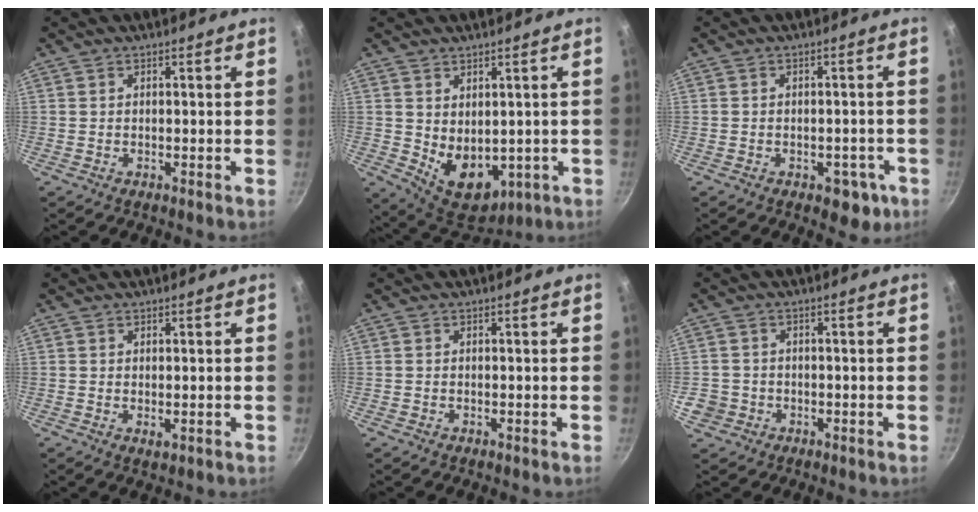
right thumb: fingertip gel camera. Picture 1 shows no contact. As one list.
[{"total": 10.5, "force": [0.0, 7.4, 7.5], "torque": [-0.085, -0.024, 0.029]}, {"total": 5.8, "force": [-2.5, 3.7, 3.7], "torque": [-0.017, 0.018, -0.018]}, {"total": 1.2, "force": [0.3, 0.7, 0.9], "torque": [-0.014, -0.005, 0.004]}, {"total": 0.0}, {"total": 4.8, "force": [-1.3, 4.5, 1.2], "torque": [-0.016, 0.020, -0.017]}]